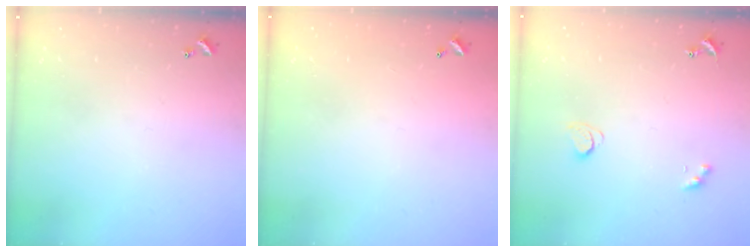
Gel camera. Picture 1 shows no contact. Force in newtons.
{"total": 2.9, "press": 2.9, "slide": 0.1}
{"total": 2.1, "press": 2.1, "slide": 0.5}